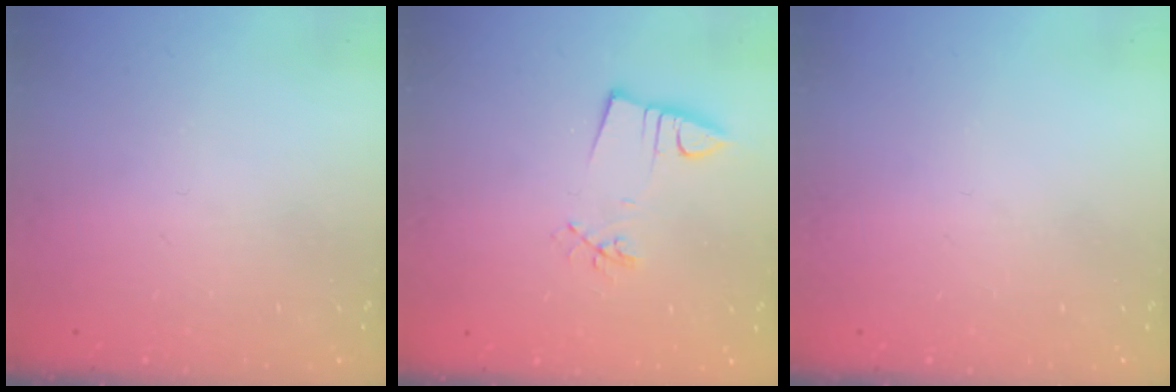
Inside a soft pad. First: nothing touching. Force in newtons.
{"total": 2.9, "press": 1.3, "slide": 2.6}
{"total": 0.0}